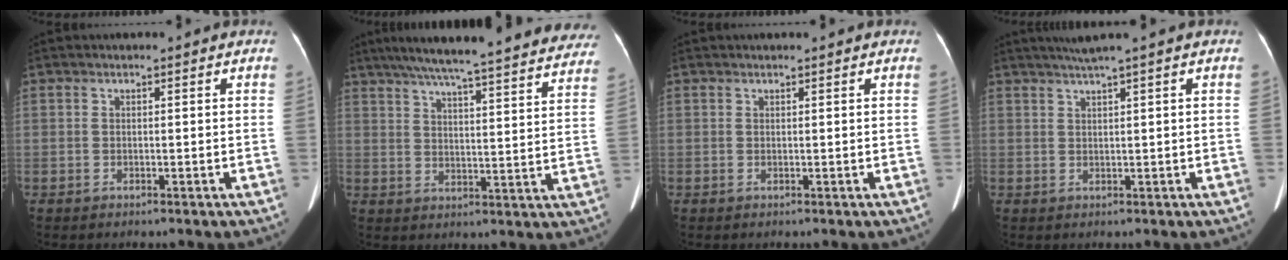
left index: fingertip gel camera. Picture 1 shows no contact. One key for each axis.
{"total": 31.8, "fx": 27.9, "fy": 3.6, "fz": 14.8, "tx": -0.214, "ty": -0.032, "tz": 0.340}
{"total": 1.3, "fx": 1.1, "fy": 0.0, "fz": 0.6, "tx": -0.007, "ty": 0.018, "tz": 0.018}
{"total": 2.9, "fx": 2.0, "fy": -0.8, "fz": 1.9, "tx": -0.042, "ty": 0.006, "tz": 0.043}